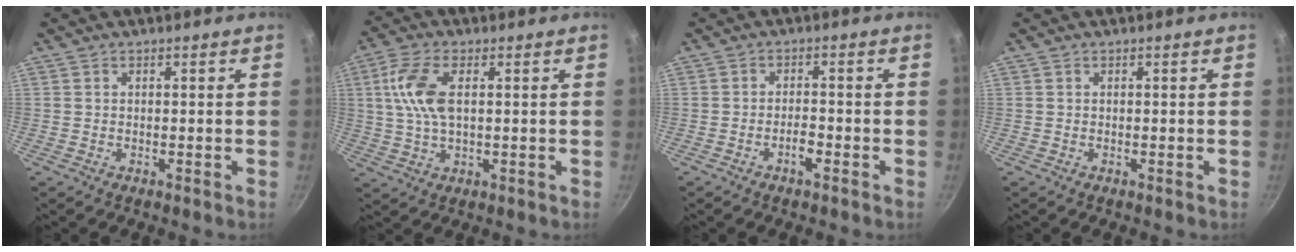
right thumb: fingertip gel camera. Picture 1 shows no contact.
{"total": 8.9, "force": [1.8, 4.3, 7.6], "torque": [-0.155, 0.009, 0.032]}
{"total": 2.6, "force": [-1.5, 0.8, 2.0], "torque": [-0.030, 0.016, -0.029]}
{"total": 0.0}